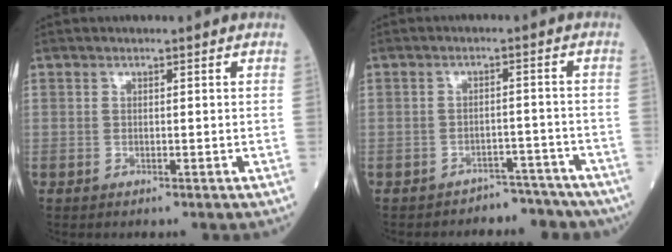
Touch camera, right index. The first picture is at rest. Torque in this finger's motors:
{"motor_torque": [0.48, -1.19, 0.10, 0.00]}